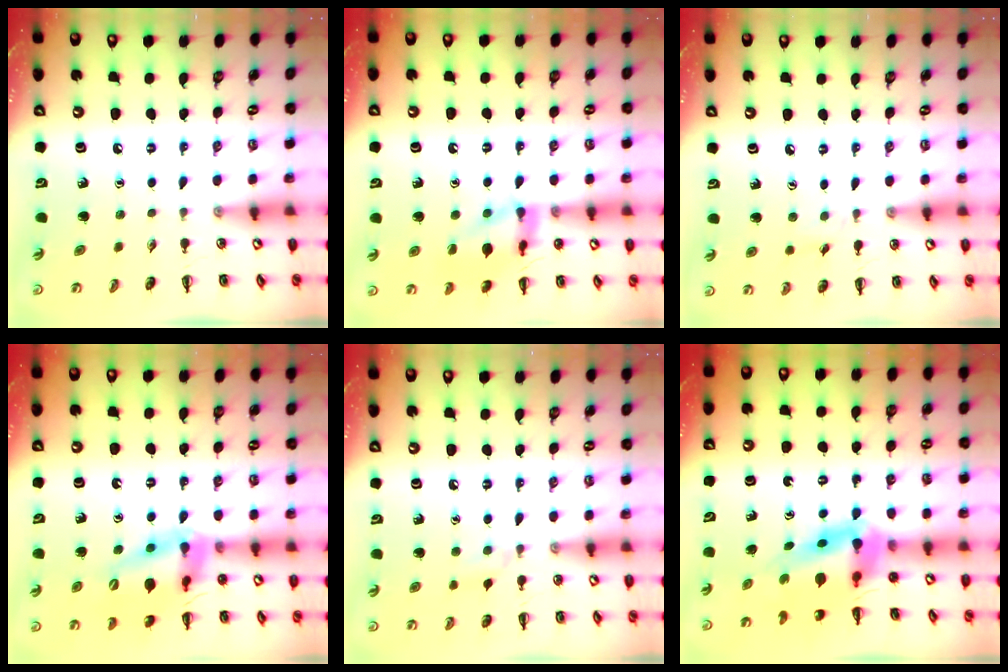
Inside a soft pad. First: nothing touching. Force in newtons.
{"total": 12.4, "press": 12.4, "slide": 0.6}
{"total": 3.4, "press": 3.3, "slide": 0.9}
{"total": 17.4, "press": 17.0, "slide": 4.0}
{"total": 6.7, "press": 6.3, "slide": 2.1}
{"total": 7.6, "press": 7.2, "slide": 2.4}